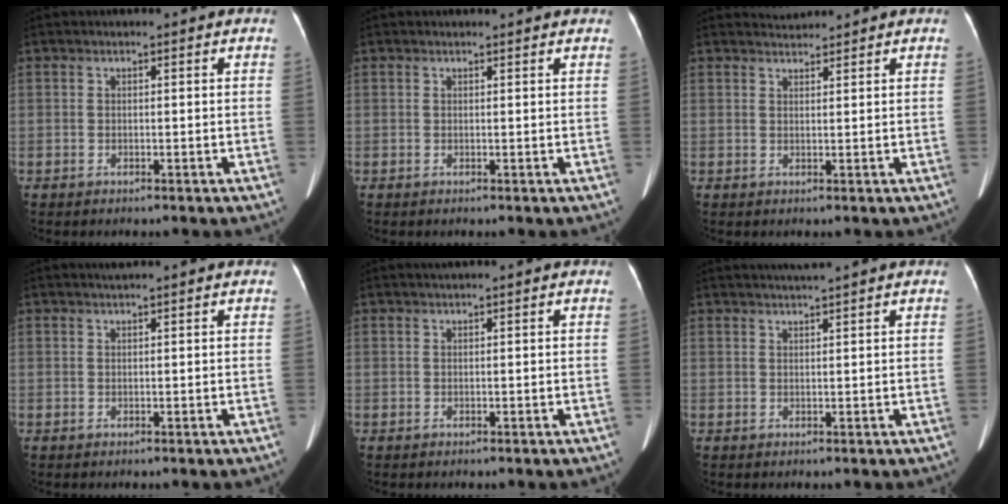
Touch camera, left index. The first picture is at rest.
{"total": 2.4, "force": [2.3, 0.1, 0.6], "torque": [-0.011, 0.012, 0.024]}
{"total": 1.8, "force": [1.7, -0.3, -0.4], "torque": [-0.002, 0.007, 0.037]}
{"total": 1.1, "force": [0.9, -0.3, 0.6], "torque": [-0.013, 0.006, 0.021]}
{"total": 0.7, "force": [0.5, -0.1, 0.5], "torque": [-0.010, 0.009, 0.013]}
{"total": 2.9, "force": [2.5, -0.9, 1.2], "torque": [-0.012, 0.012, 0.044]}